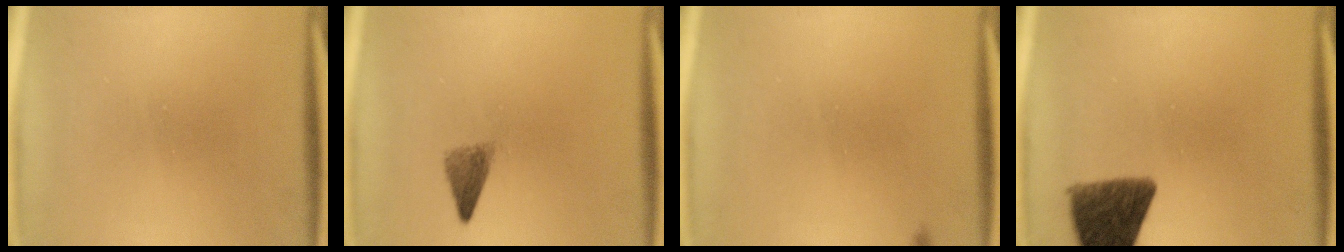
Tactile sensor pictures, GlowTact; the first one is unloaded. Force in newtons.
{"total": 2.5}
{"total": 0.6}
{"total": 10.6}